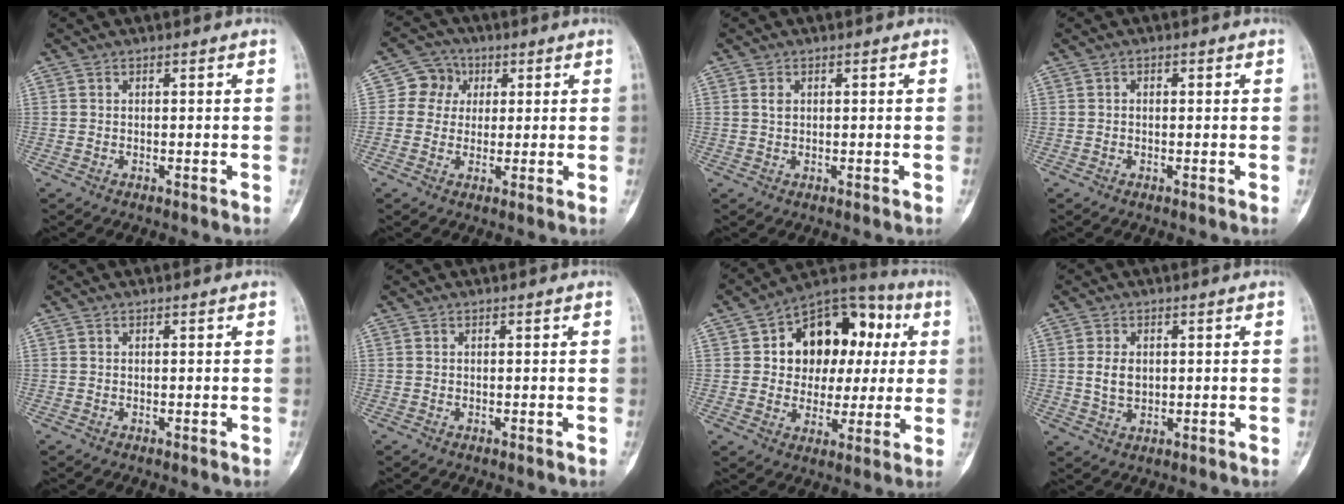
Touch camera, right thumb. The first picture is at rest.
{"total": 5.8, "force": [1.2, 5.4, 1.6], "torque": [0.006, 0.007, 0.011]}
{"total": 1.2, "force": [0.4, 0.8, 0.7], "torque": [-0.012, 0.000, 0.009]}
{"total": 0.7, "force": [0.1, 0.4, 0.5], "torque": [-0.007, 0.001, 0.000]}
{"total": 0.0}
{"total": 0.0}
{"total": 18.5, "force": [3.7, 13.3, 12.3], "torque": [-0.110, 0.027, 0.055]}
{"total": 4.1, "force": [0.5, 2.8, 2.9], "torque": [-0.046, -0.006, 0.015]}